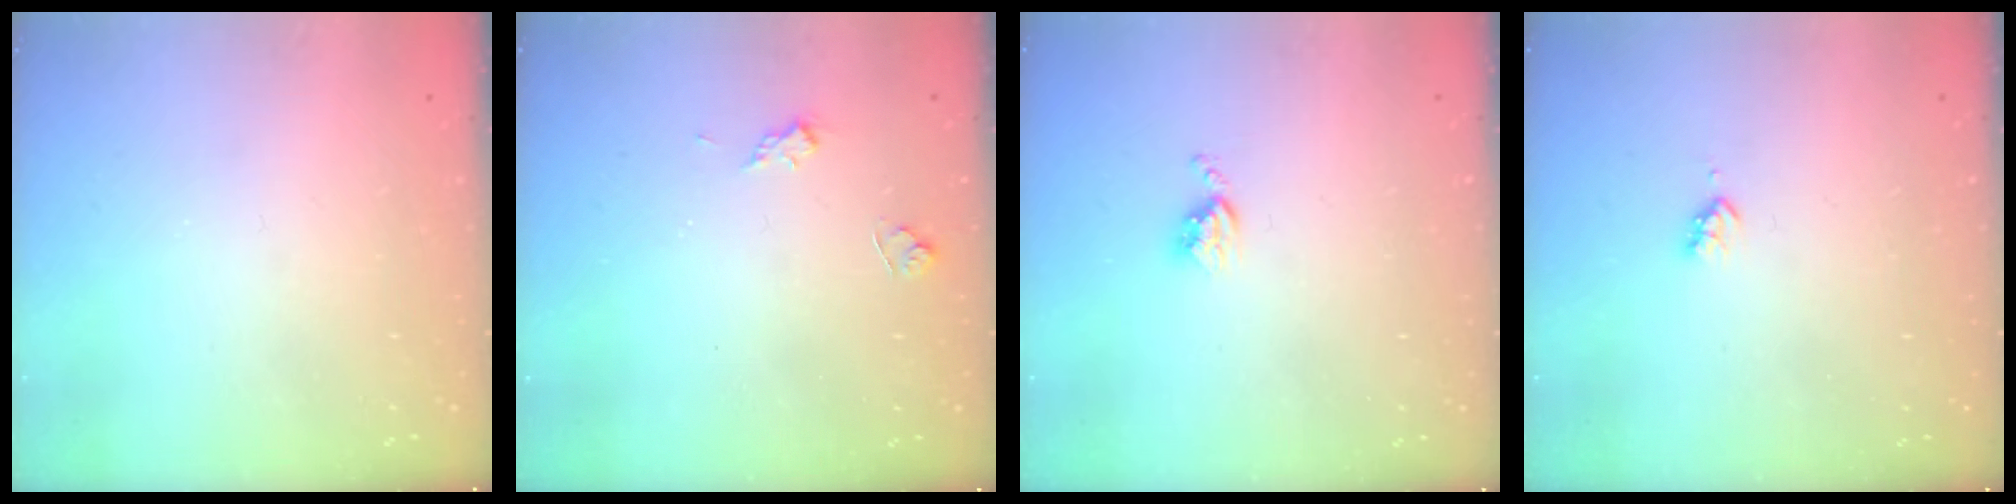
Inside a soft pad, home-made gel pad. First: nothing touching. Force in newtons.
{"total": 4.2, "press": 4.1, "slide": 0.4}
{"total": 4.5, "press": 4.5, "slide": 0.6}
{"total": 2.3, "press": 2.3, "slide": 0.4}